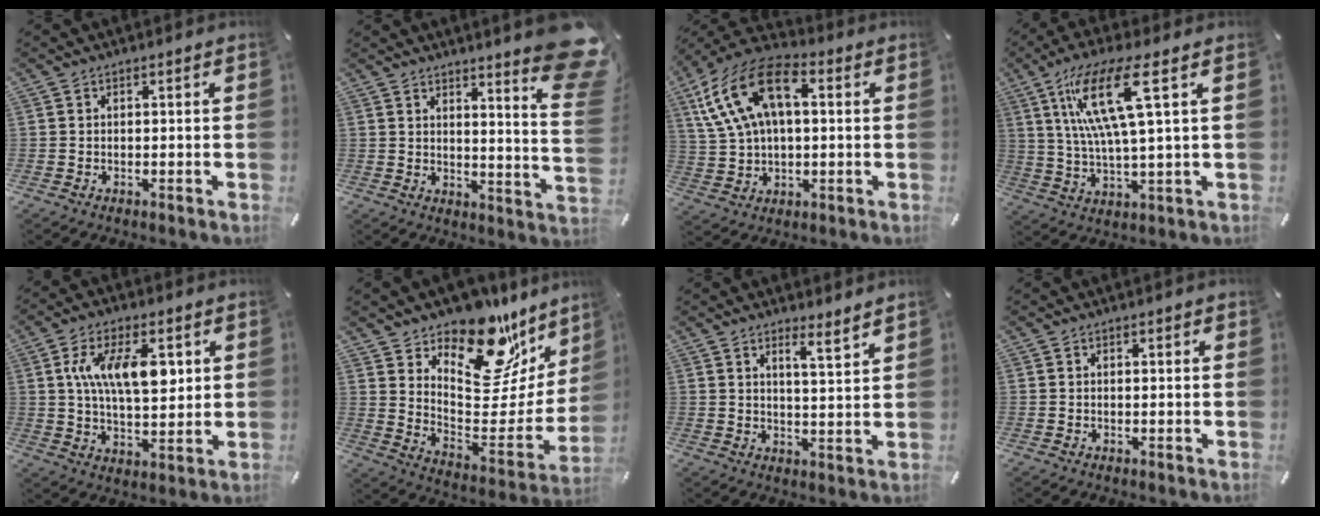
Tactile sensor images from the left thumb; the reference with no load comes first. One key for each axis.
{"total": 11.1, "fx": 7.5, "fy": 1.9, "fz": 8.0, "tx": -0.106, "ty": -0.072, "tz": 0.124}
{"total": 16.0, "fx": 5.3, "fy": 10.1, "fz": 11.2, "tx": -0.250, "ty": 0.007, "tz": 0.099}
{"total": 15.7, "fx": 5.4, "fy": 2.9, "fz": 14.4, "tx": -0.303, "ty": -0.004, "tz": 0.081}
{"total": 13.5, "fx": 3.3, "fy": 7.1, "fz": 11.0, "tx": -0.177, "ty": -0.004, "tz": 0.054}
{"total": 20.3, "fx": 15.3, "fy": 10.5, "fz": 8.2, "tx": -0.094, "ty": -0.126, "tz": 0.257}
{"total": 4.9, "fx": 4.2, "fy": -0.3, "fz": 2.5, "tx": -0.044, "ty": -0.035, "tz": 0.068}
{"total": 0.0}